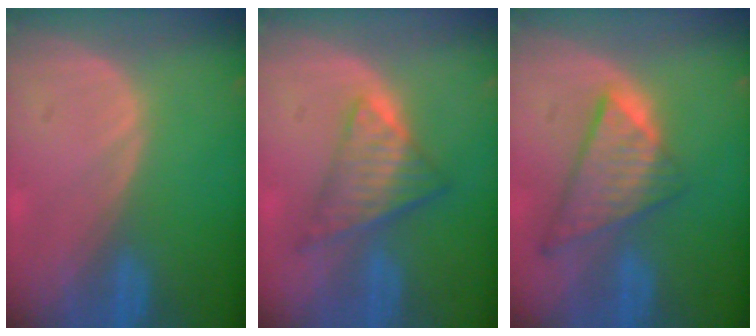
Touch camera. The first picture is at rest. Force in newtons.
{"total": 7.4, "press": 6.2, "slide": 3.9}
{"total": 8.6, "press": 7.4, "slide": 4.4}